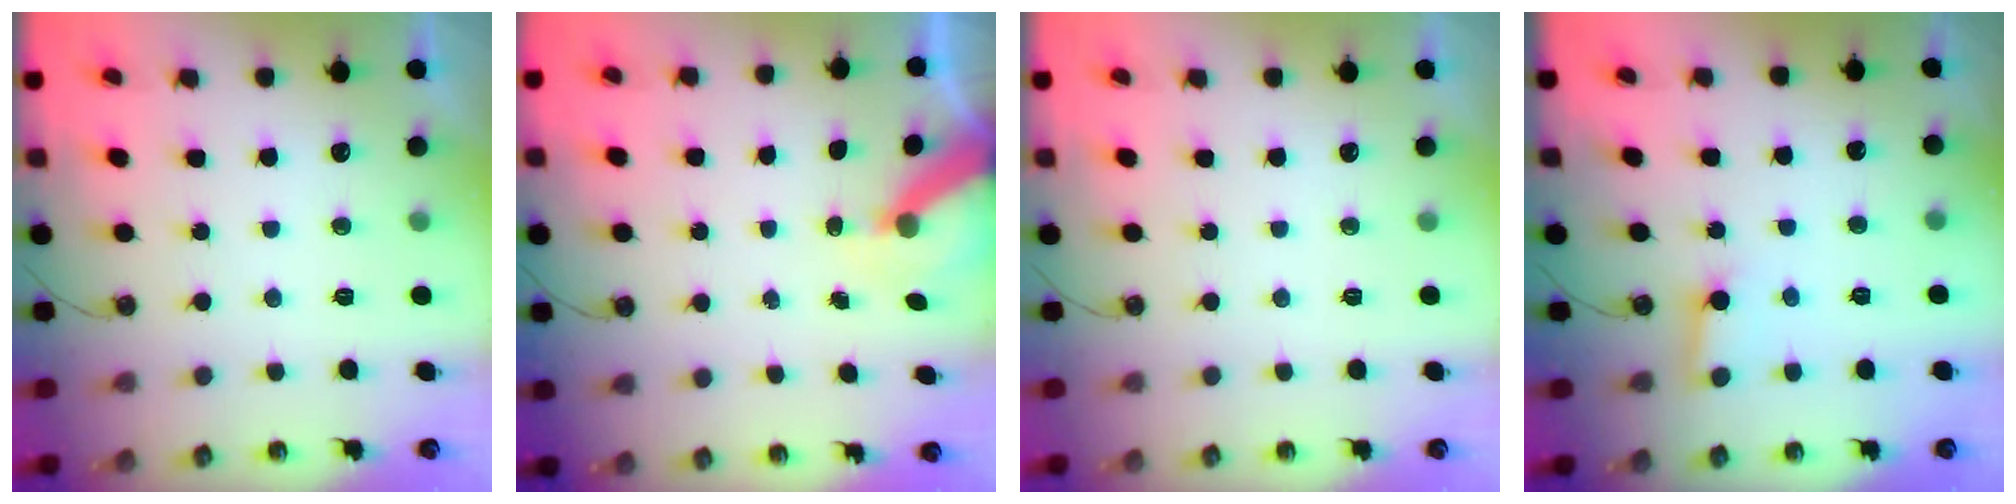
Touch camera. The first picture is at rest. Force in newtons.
{"total": 7.5, "press": 7.5, "slide": 0.7}
{"total": 0.0}
{"total": 2.6, "press": 2.6, "slide": 0.4}